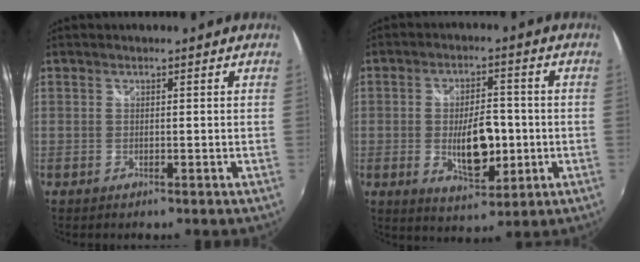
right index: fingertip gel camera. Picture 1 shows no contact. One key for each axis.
{"total": 10.3, "fx": -1.9, "fy": 4.7, "fz": 8.9, "tx": -0.152, "ty": -0.004, "tz": -0.023}